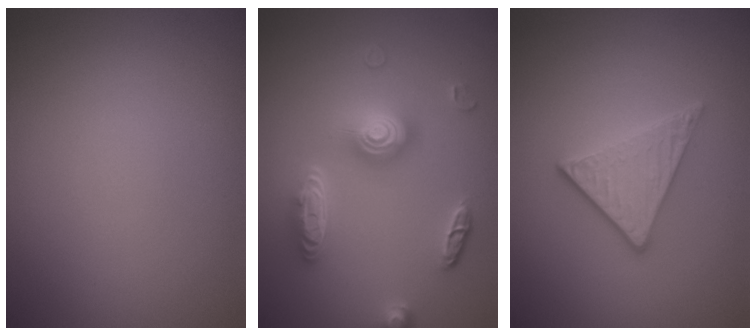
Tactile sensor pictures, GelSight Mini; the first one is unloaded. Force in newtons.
{"total": 4.5, "press": 3.5, "slide": 2.8}
{"total": 2.8, "press": 2.7, "slide": 0.8}